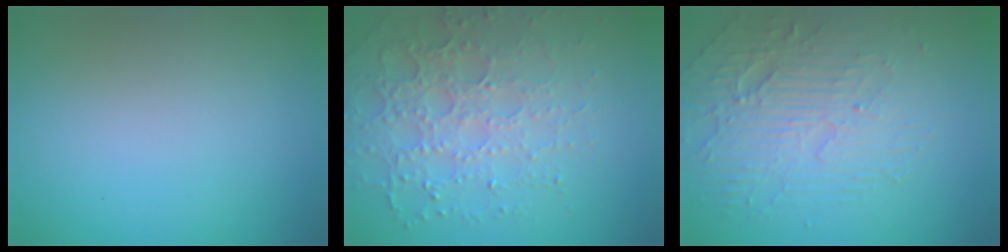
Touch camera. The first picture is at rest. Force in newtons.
{"total": 4.9, "press": 4.3, "slide": 2.4}
{"total": 4.4, "press": 3.9, "slide": 2.2}